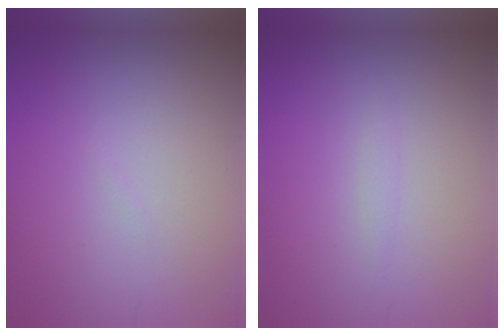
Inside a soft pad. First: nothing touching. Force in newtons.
{"total": 0.6, "press": 0.6, "slide": 0.0}